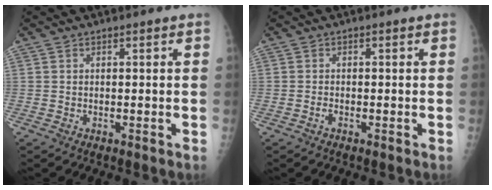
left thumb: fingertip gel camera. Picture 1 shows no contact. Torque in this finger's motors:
{"motor_torque": [-0.07, -0.03, -0.01, 0.04, 0.00]}